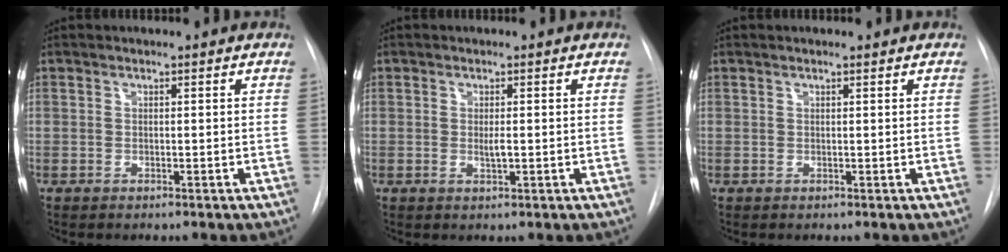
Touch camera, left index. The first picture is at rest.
{"total": 1.5, "force": [0.0, 0.2, 1.4], "torque": [-0.029, -0.003, 0.001]}
{"total": 0.9, "force": [0.7, 0.0, 0.5], "torque": [-0.011, 0.009, 0.013]}